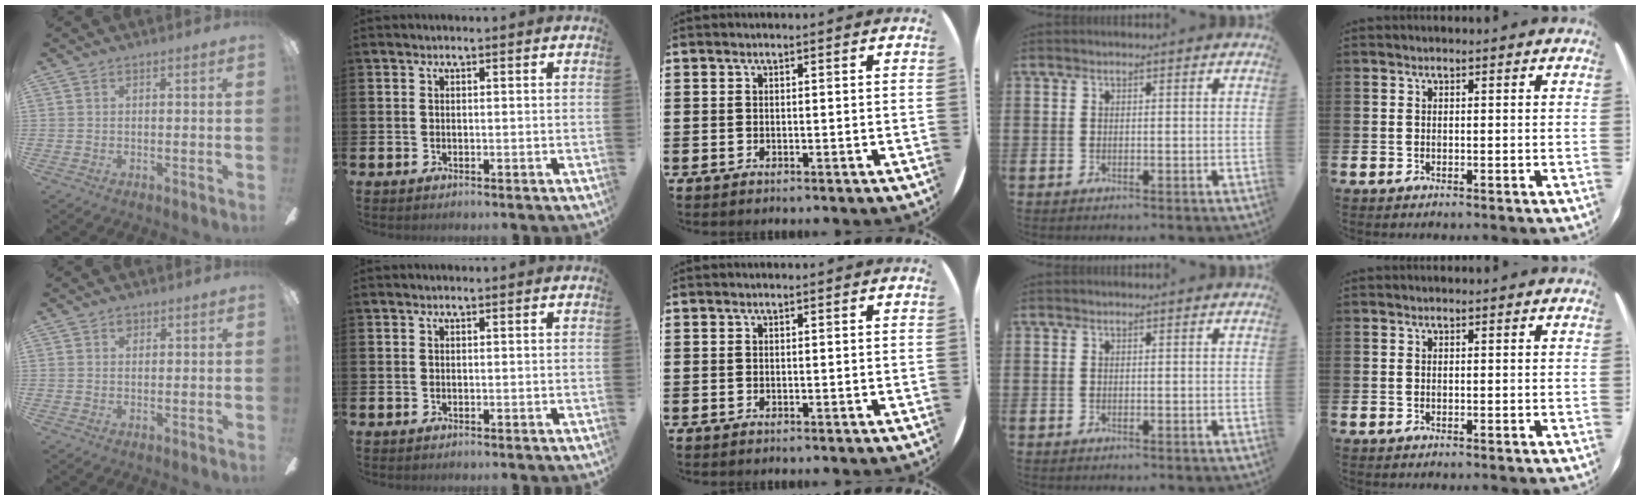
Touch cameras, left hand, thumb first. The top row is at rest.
{"thumb": {"total": 1.4, "force": [0.9, 1.0, 0.6], "torque": [-0.005, 0.000, 0.014]}}